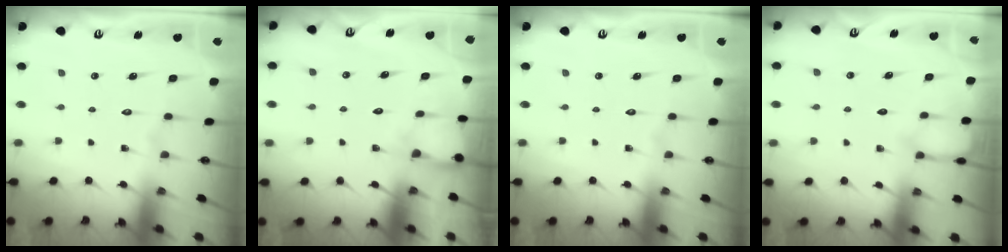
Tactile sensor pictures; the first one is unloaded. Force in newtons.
{"total": 5.3, "press": 5.3, "slide": 0.5}
{"total": 0.0}
{"total": 3.2, "press": 3.2, "slide": 0.5}